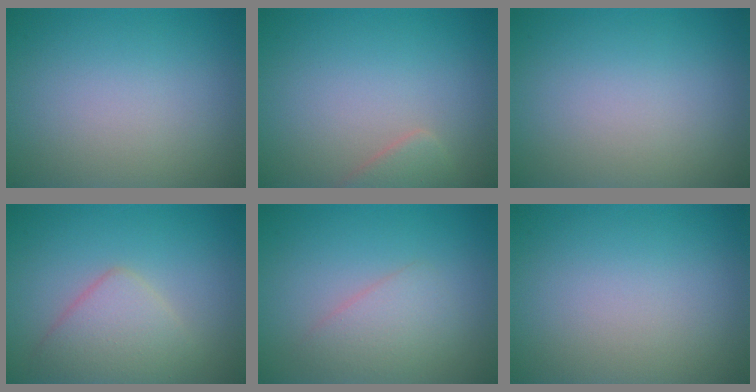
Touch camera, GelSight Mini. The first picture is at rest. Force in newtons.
{"total": 1.8, "press": 1.8, "slide": 0.1}
{"total": 0.0}
{"total": 3.8, "press": 3.8, "slide": 0.1}
{"total": 2.3, "press": 2.3, "slide": 0.1}
{"total": 0.0}